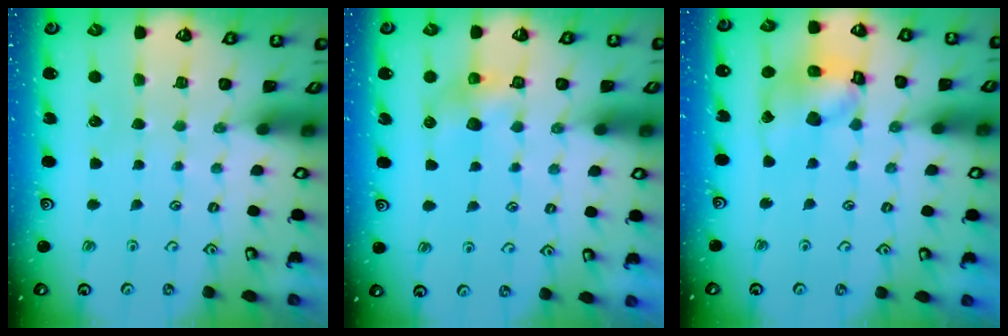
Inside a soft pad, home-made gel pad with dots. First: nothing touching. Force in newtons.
{"total": 6.2, "press": 6.2, "slide": 0.2}
{"total": 14.0, "press": 13.9, "slide": 1.7}